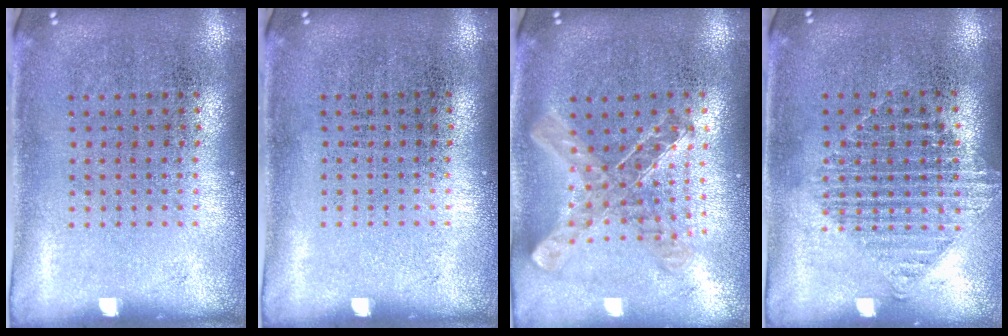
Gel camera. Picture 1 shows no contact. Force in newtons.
{"total": 0.0}
{"total": 0.9, "press": 0.9, "slide": 0.1}
{"total": 1.1, "press": 1.1, "slide": 0.3}